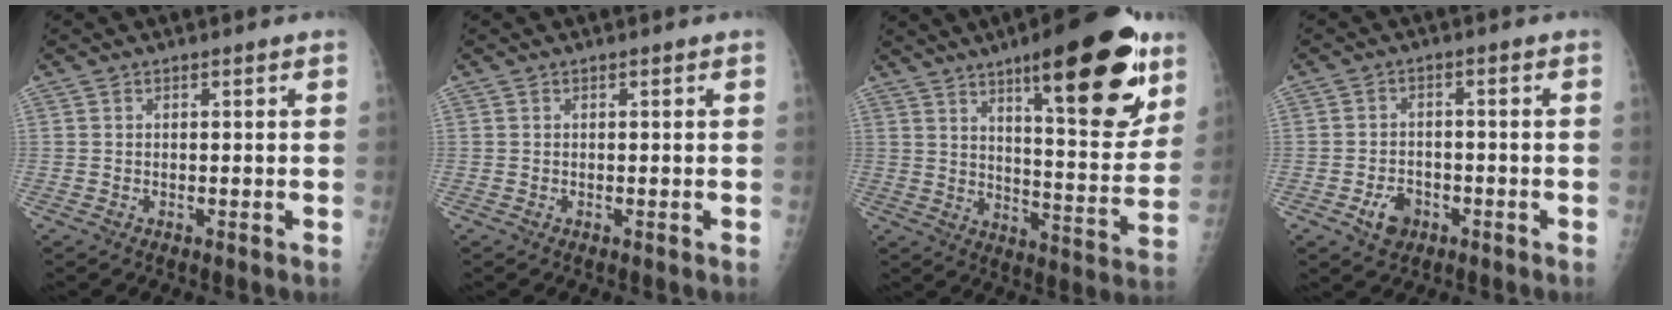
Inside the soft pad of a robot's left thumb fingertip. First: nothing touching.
{"total": 0.0}
{"total": 23.3, "force": [13.0, 6.5, 18.3], "torque": [-0.222, -0.060, 0.190]}
{"total": 4.7, "force": [-2.3, 3.5, 2.3], "torque": [-0.025, 0.013, -0.034]}